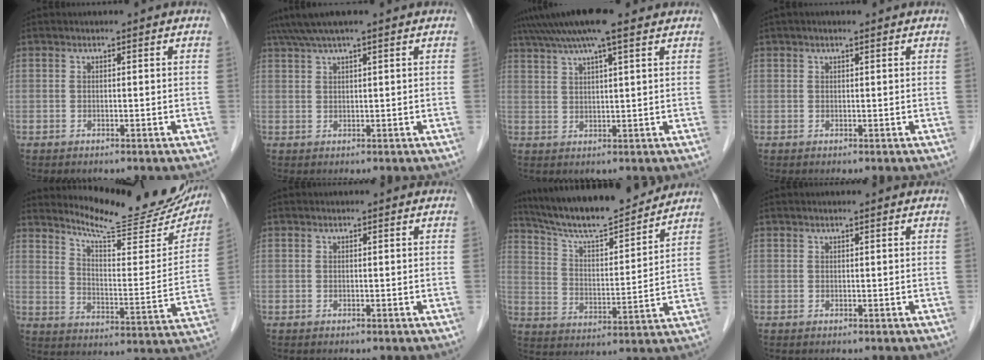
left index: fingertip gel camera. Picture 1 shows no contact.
{"total": 5.5, "force": [4.2, -0.3, 3.5], "torque": [-0.064, 0.039, 0.075]}
{"total": 10.4, "force": [8.0, 0.6, 6.7], "torque": [-0.117, 0.036, 0.117]}
{"total": 1.2, "force": [0.7, 0.3, 0.9], "torque": [-0.019, 0.008, 0.007]}
{"total": 18.5, "force": [17.2, 2.6, 6.3], "torque": [-0.089, -0.060, 0.223]}
{"total": 0.0}
{"total": 15.8, "force": [14.5, 1.5, 6.1], "torque": [-0.110, 0.002, 0.238]}
{"total": 0.0}